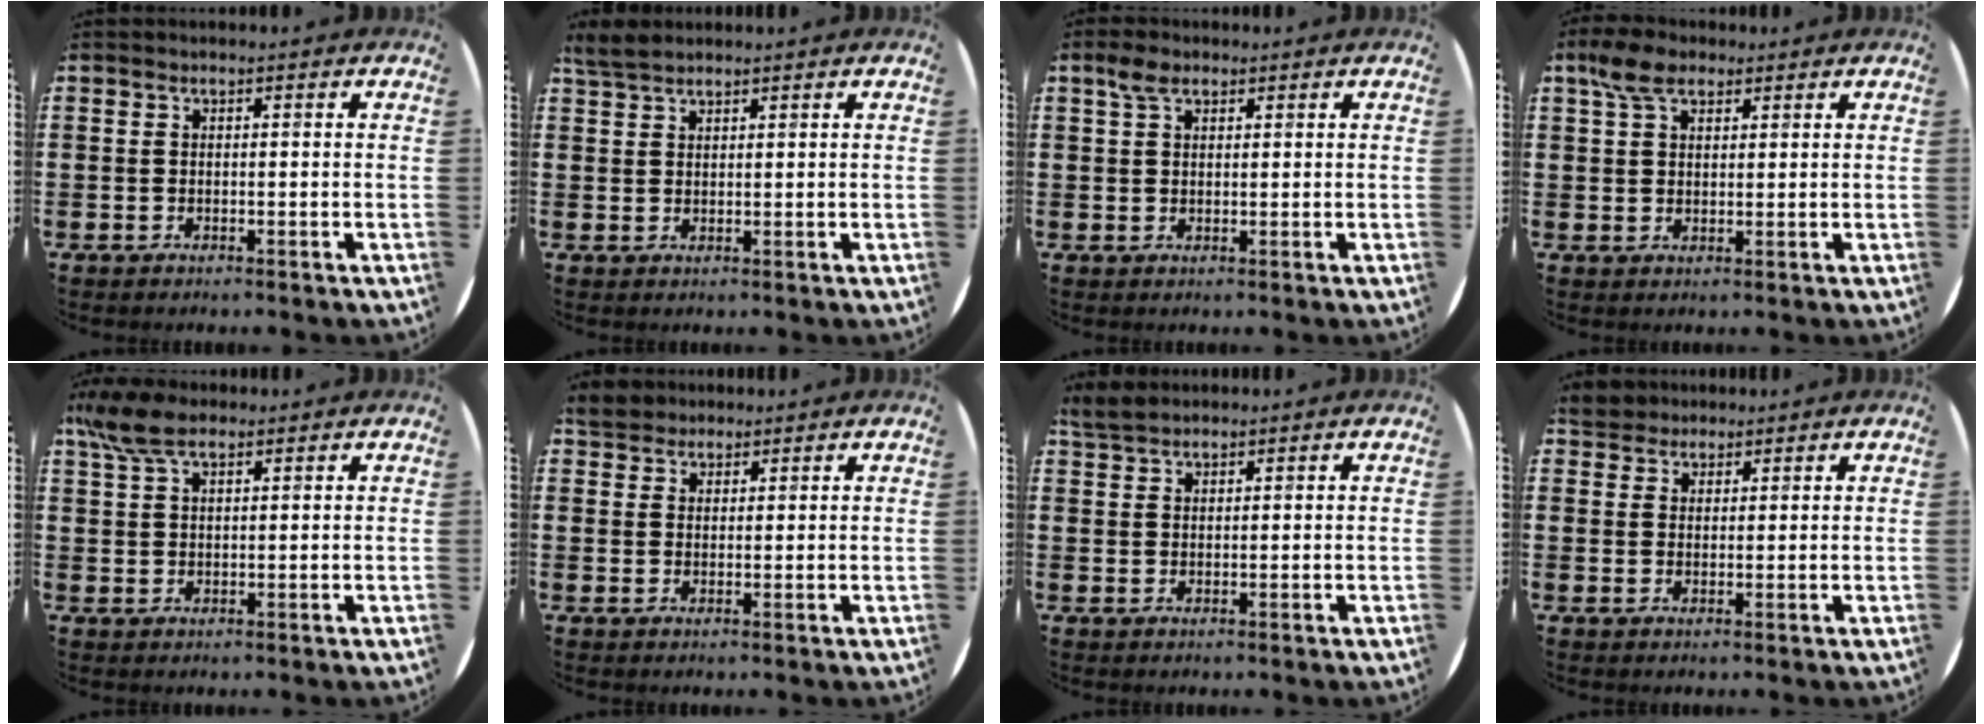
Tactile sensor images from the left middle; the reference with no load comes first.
{"total": 2.8, "force": [2.6, 0.8, 0.9], "torque": [-0.017, 0.000, 0.048]}
{"total": 2.8, "force": [1.8, 1.5, 1.5], "torque": [-0.025, 0.004, 0.032]}
{"total": 4.7, "force": [3.3, 2.5, 2.3], "torque": [-0.046, 0.007, 0.060]}
{"total": 5.7, "force": [4.1, 2.3, 3.3], "torque": [-0.066, -0.002, 0.074]}
{"total": 3.7, "force": [3.3, 1.5, 0.4], "torque": [-0.012, -0.001, 0.063]}
{"total": 2.9, "force": [2.7, 0.8, 0.8], "torque": [-0.013, 0.000, 0.050]}
{"total": 3.6, "force": [3.3, 1.5, 0.1], "torque": [-0.006, -0.003, 0.063]}